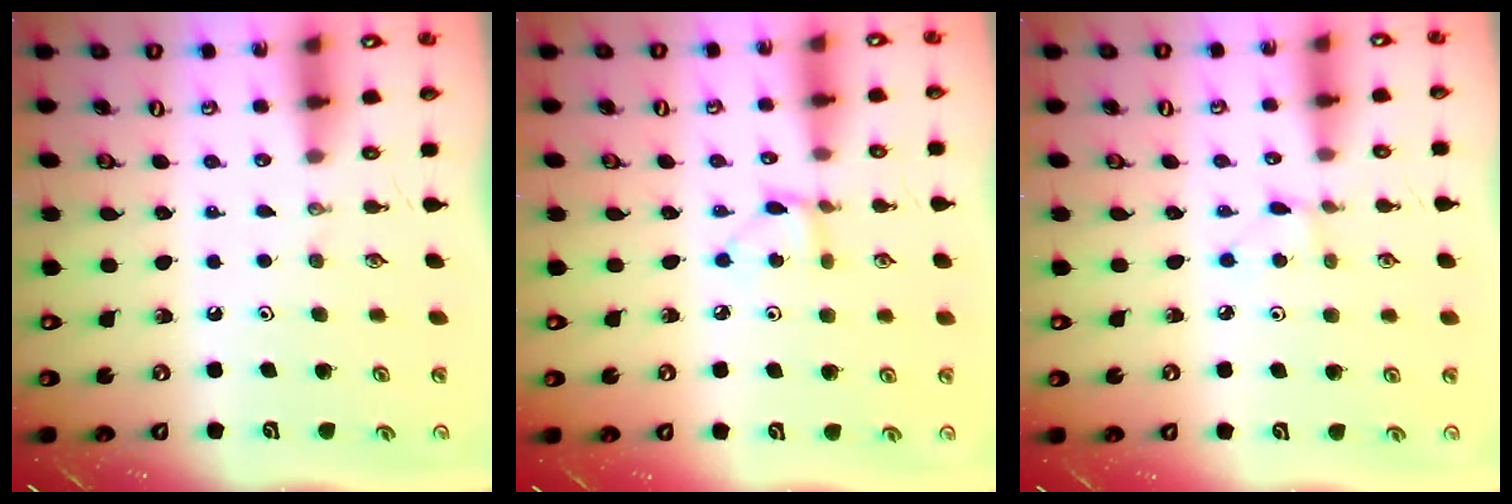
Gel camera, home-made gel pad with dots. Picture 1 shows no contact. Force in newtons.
{"total": 3.3, "press": 3.3, "slide": 0.4}
{"total": 2.4, "press": 2.4, "slide": 0.3}